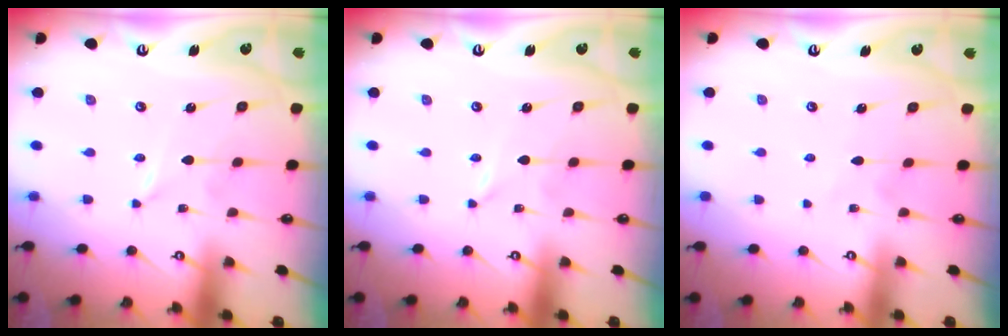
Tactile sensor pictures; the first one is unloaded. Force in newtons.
{"total": 0.0}
{"total": 3.7, "press": 3.7, "slide": 0.5}